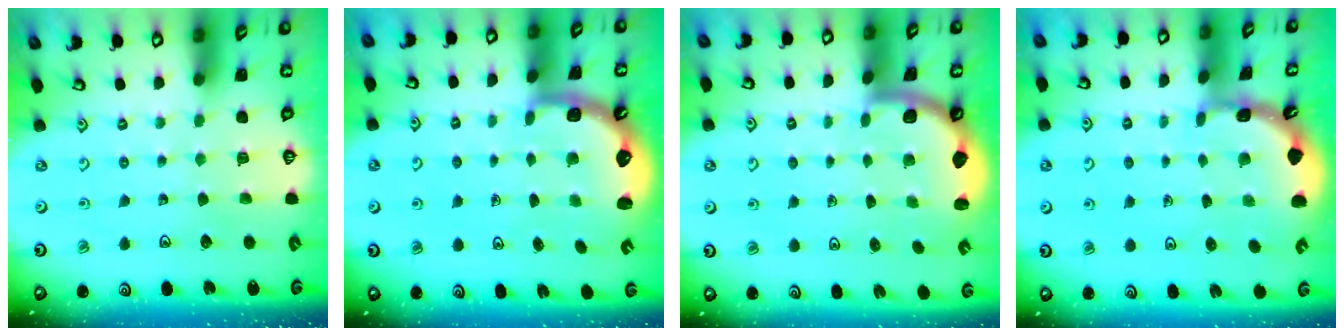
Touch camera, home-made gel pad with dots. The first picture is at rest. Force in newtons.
{"total": 2.8, "press": 2.5, "slide": 1.2}
{"total": 1.6, "press": 1.6, "slide": 0.1}
{"total": 1.6, "press": 1.6, "slide": 0.1}